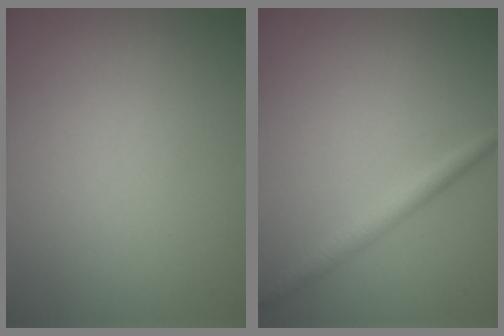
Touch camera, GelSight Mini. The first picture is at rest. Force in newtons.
{"total": 1.9, "press": 1.9, "slide": 0.1}